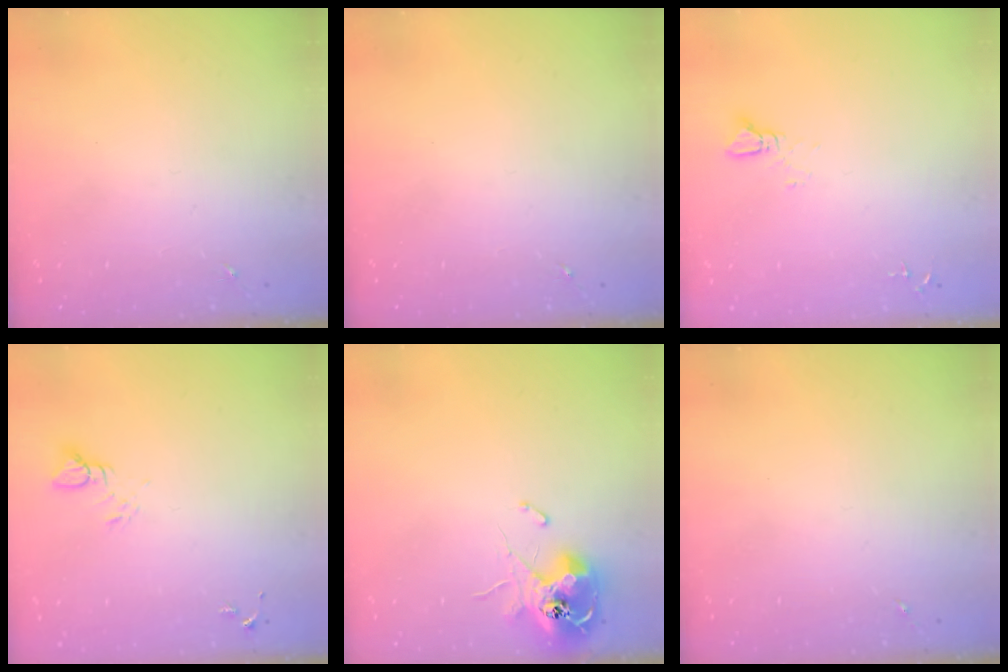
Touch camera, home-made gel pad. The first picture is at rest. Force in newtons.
{"total": 0.0}
{"total": 2.4, "press": 2.4, "slide": 0.1}
{"total": 3.8, "press": 3.8, "slide": 0.2}
{"total": 12.7, "press": 12.6, "slide": 1.5}
{"total": 0.0}